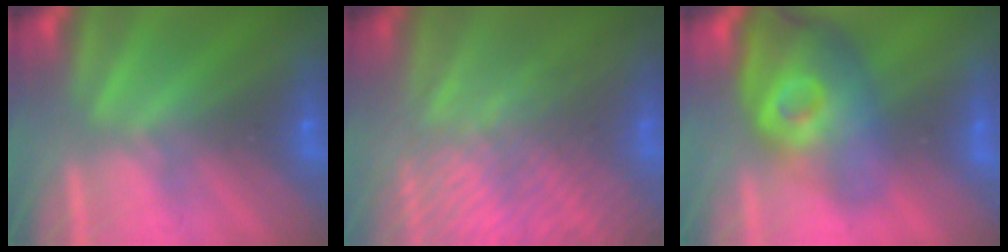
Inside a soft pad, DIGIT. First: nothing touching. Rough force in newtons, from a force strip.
{"total": 6.7}
{"total": 3.8}